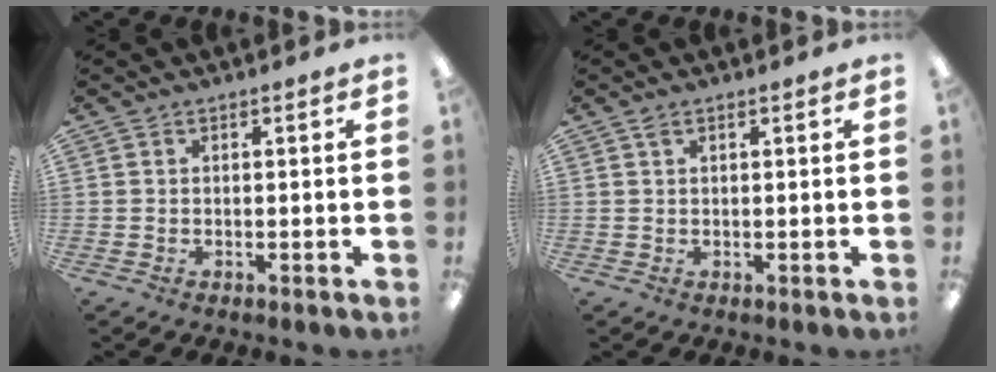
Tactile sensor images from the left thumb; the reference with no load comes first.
{"total": 1.2, "force": [0.7, 0.5, 0.8], "torque": [-0.019, 0.002, 0.012]}